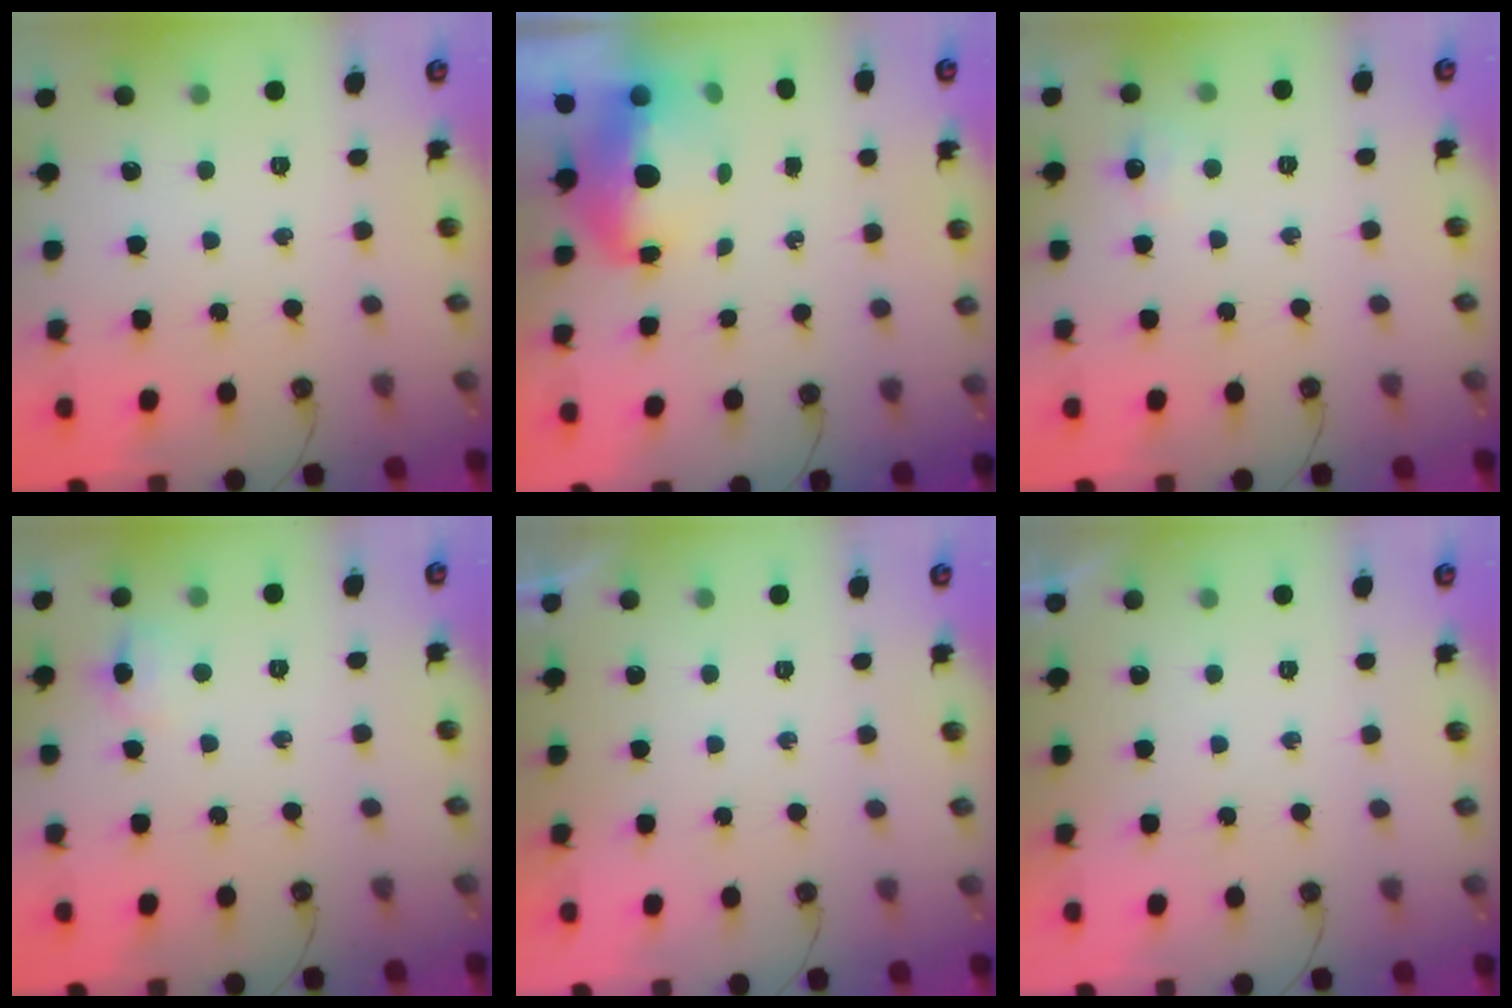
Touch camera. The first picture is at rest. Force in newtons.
{"total": 7.5, "press": 7.4, "slide": 1.2}
{"total": 13.7, "press": 6.1, "slide": 12.2}
{"total": 3.9, "press": 3.7, "slide": 1.1}
{"total": 0.0}
{"total": 0.0}